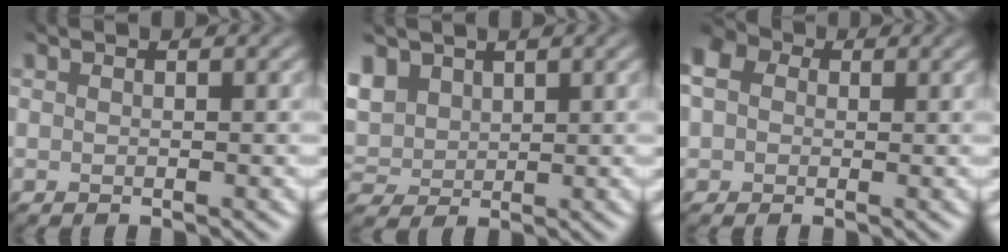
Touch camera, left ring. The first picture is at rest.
{"total": 2.9, "force": [1.6, 2.1, 1.1], "torque": [-0.047, 0.006, 0.038]}
{"total": 4.0, "force": [1.0, 3.3, 2.0], "torque": [-0.064, 0.011, 0.023]}